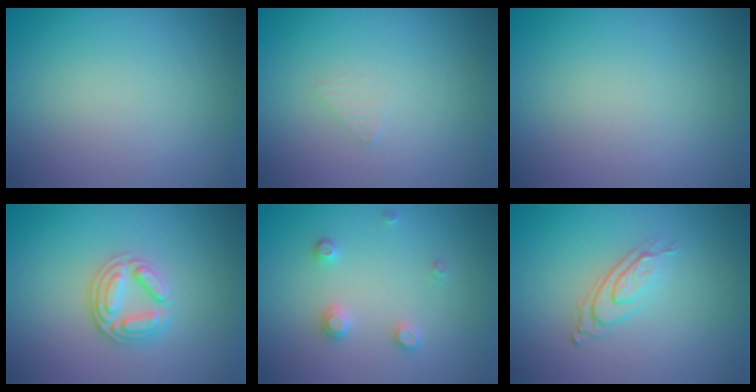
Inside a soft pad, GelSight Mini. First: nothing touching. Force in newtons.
{"total": 0.8, "press": 0.8, "slide": 0.1}
{"total": 0.0}
{"total": 2.6, "press": 2.5, "slide": 0.6}
{"total": 1.8, "press": 1.7, "slide": 0.3}
{"total": 2.9, "press": 2.0, "slide": 2.0}